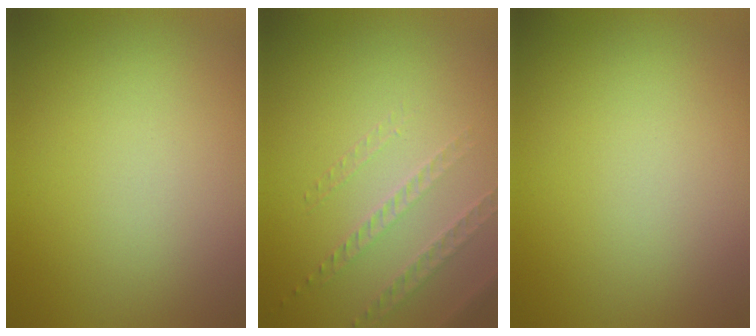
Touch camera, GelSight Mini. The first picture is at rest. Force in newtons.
{"total": 1.4, "press": 1.0, "slide": 0.9}
{"total": 0.0}